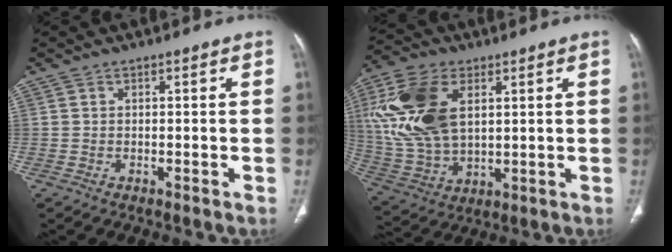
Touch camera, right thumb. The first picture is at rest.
{"total": 18.7, "force": [4.9, 11.1, 14.3], "torque": [-0.292, -0.008, 0.099]}